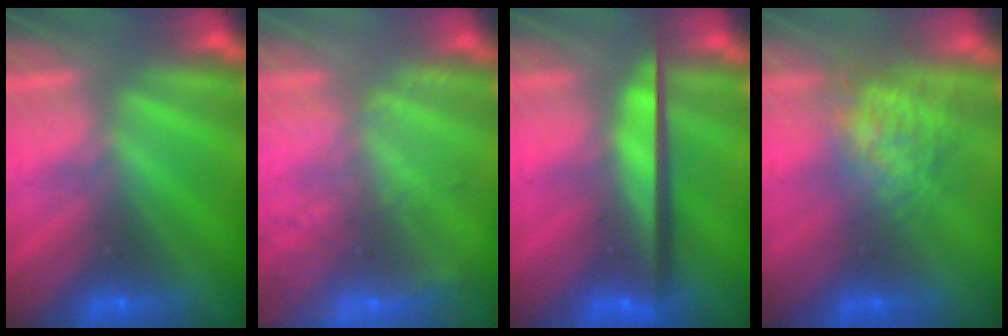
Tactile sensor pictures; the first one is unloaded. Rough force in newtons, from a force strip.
{"total": 5.6}
{"total": 7.9}
{"total": 7.7}